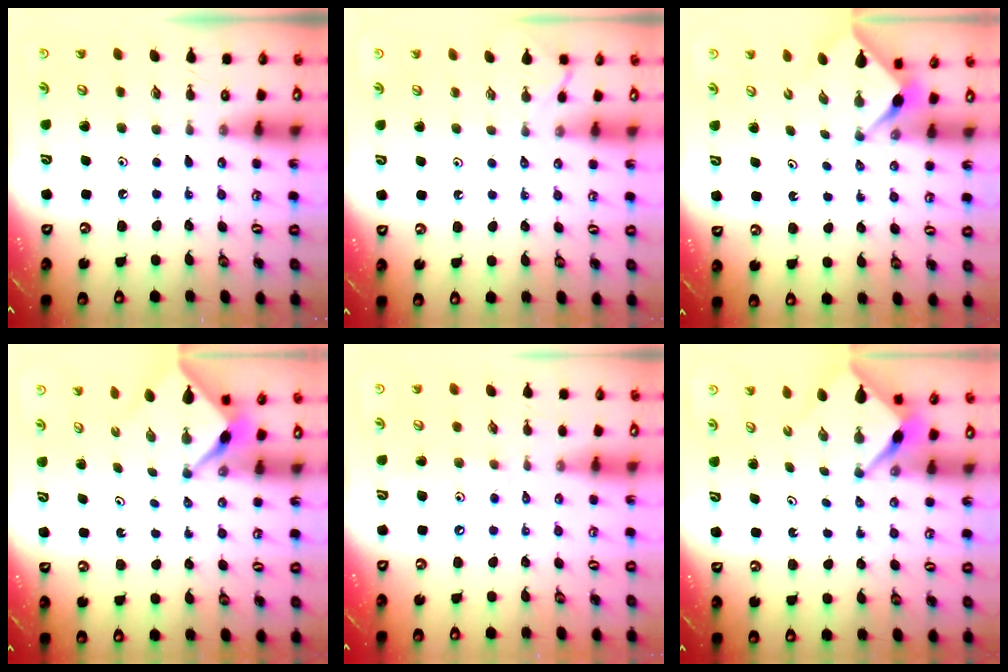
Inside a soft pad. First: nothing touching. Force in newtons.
{"total": 2.9, "press": 2.8, "slide": 0.6}
{"total": 2.9, "press": 2.9, "slide": 0.4}
{"total": 2.6, "press": 2.6, "slide": 0.2}
{"total": 2.4, "press": 2.3, "slide": 0.5}
{"total": 2.8, "press": 2.8, "slide": 0.3}